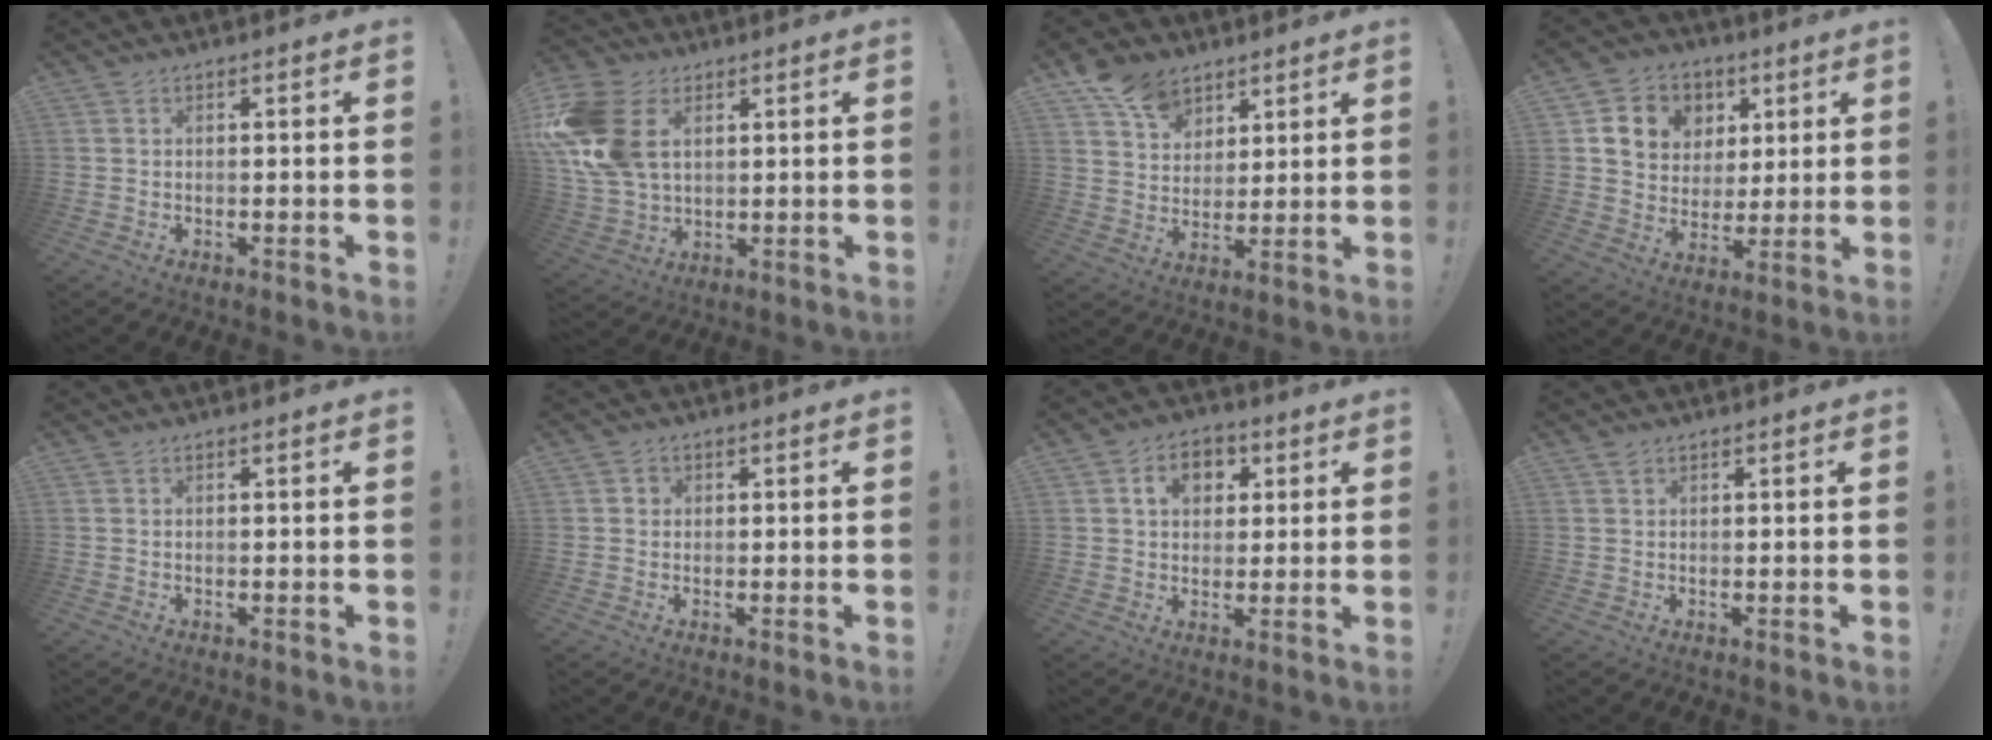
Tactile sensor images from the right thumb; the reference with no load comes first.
{"total": 19.2, "force": [4.9, 13.7, 12.6], "torque": [-0.256, -0.010, 0.096]}
{"total": 11.7, "force": [7.2, 8.1, 4.4], "torque": [-0.062, -0.040, 0.140]}
{"total": 10.7, "force": [4.0, 9.4, 3.0], "torque": [-0.046, -0.017, 0.085]}
{"total": 0.0}
{"total": 1.5, "force": [0.1, 1.4, 0.4], "torque": [-0.002, 0.002, 0.001]}
{"total": 8.6, "force": [2.8, 6.6, 4.6], "torque": [-0.063, 0.001, 0.051]}
{"total": 1.0, "force": [0.8, 0.3, 0.3], "torque": [0.001, -0.005, 0.015]}